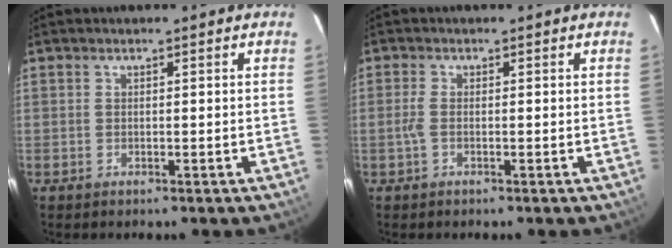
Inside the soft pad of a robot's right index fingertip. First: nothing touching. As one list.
[{"total": 1.8, "force": [-0.4, 0.4, 1.7], "torque": [-0.037, -0.001, -0.010]}]